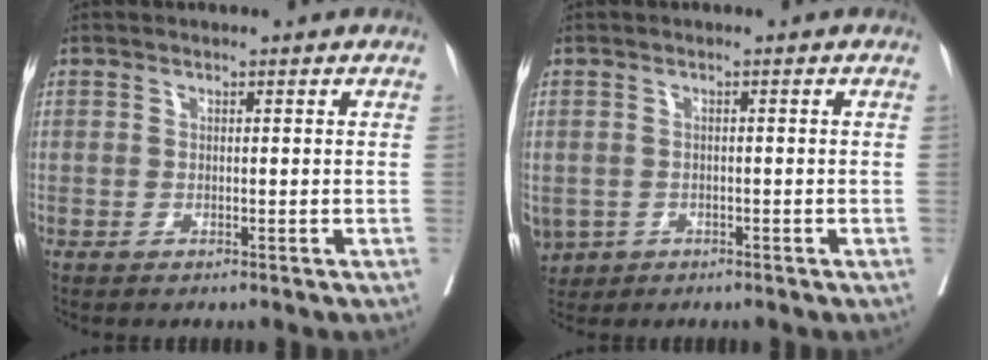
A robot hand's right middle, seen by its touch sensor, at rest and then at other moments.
{"total": 5.7, "force": [-2.7, 4.7, 1.6], "torque": [-0.041, -0.001, -0.037]}